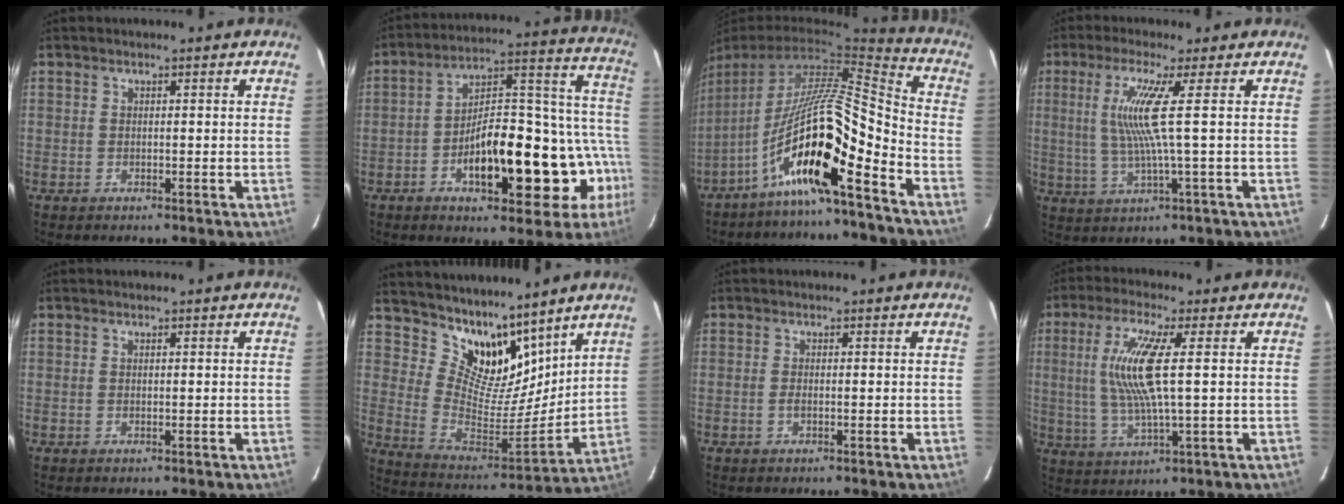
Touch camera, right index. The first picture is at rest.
{"total": 22.2, "force": [-9.3, 9.5, 17.8], "torque": [-0.226, 0.029, -0.134]}
{"total": 14.6, "force": [-8.8, 0.9, 11.6], "torque": [-0.188, -0.014, -0.167]}
{"total": 7.8, "force": [1.3, -1.6, 7.5], "torque": [-0.145, -0.008, 0.034]}
{"total": 0.0}
{"total": 14.9, "force": [11.8, 7.1, 5.7], "torque": [-0.118, -0.015, 0.223]}
{"total": 0.8, "force": [-0.3, 0.2, 0.8], "torque": [-0.017, 0.000, -0.006]}
{"total": 10.9, "force": [1.7, 1.1, 10.7], "torque": [-0.213, -0.002, 0.038]}